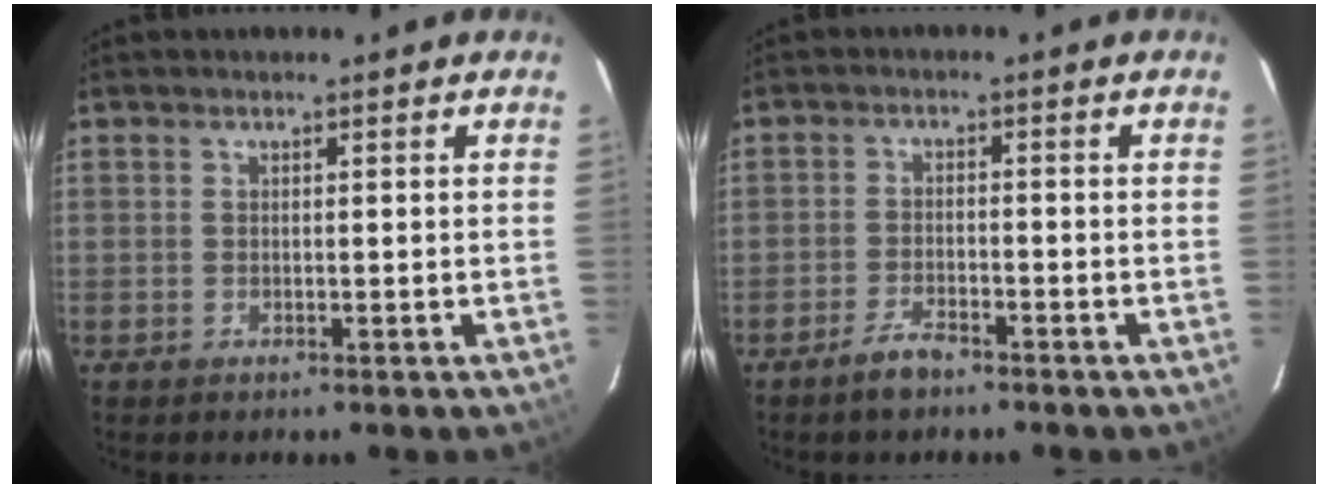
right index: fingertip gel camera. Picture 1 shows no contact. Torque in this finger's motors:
{"motor_torque": [-0.06, -0.03, 0.01, 0.01]}